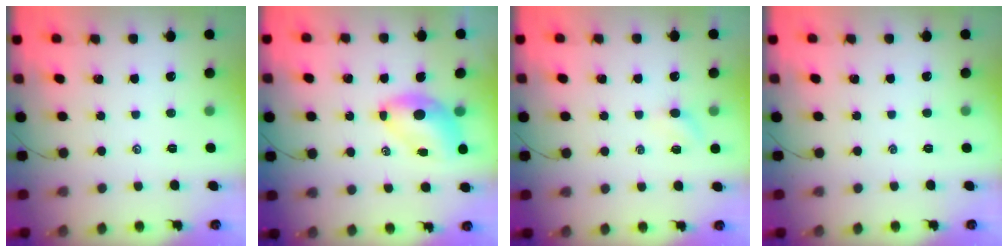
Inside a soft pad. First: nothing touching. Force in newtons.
{"total": 6.7, "press": 6.6, "slide": 1.3}
{"total": 2.3, "press": 2.2, "slide": 0.8}
{"total": 0.0}